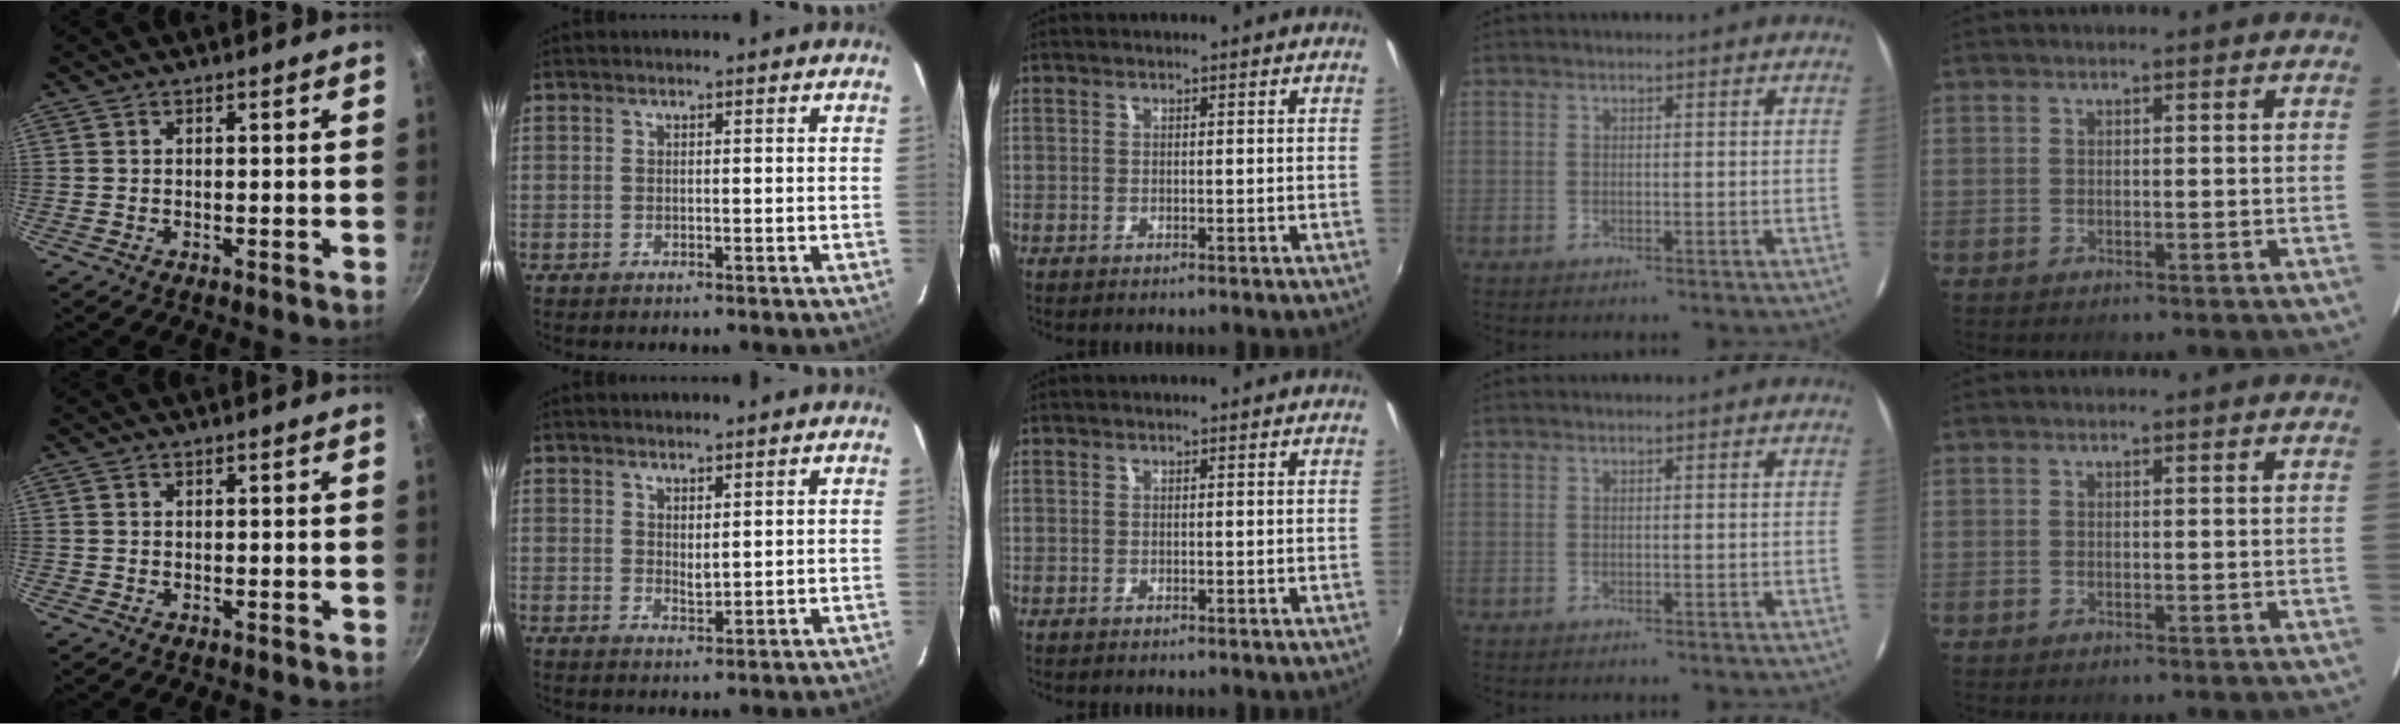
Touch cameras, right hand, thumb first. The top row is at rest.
{"index": {"total": 2.2, "force": [1.4, 0.9, 1.4], "torque": [-0.024, -0.004, 0.025]}}